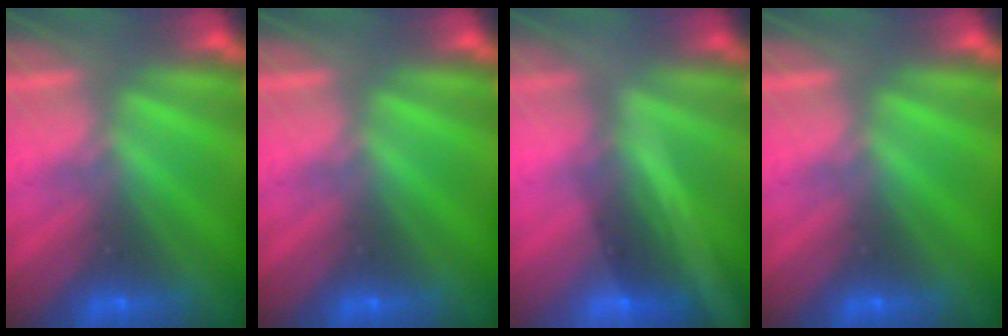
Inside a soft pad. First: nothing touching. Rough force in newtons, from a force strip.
{"total": 0.0}
{"total": 2.1}
{"total": 0.0}